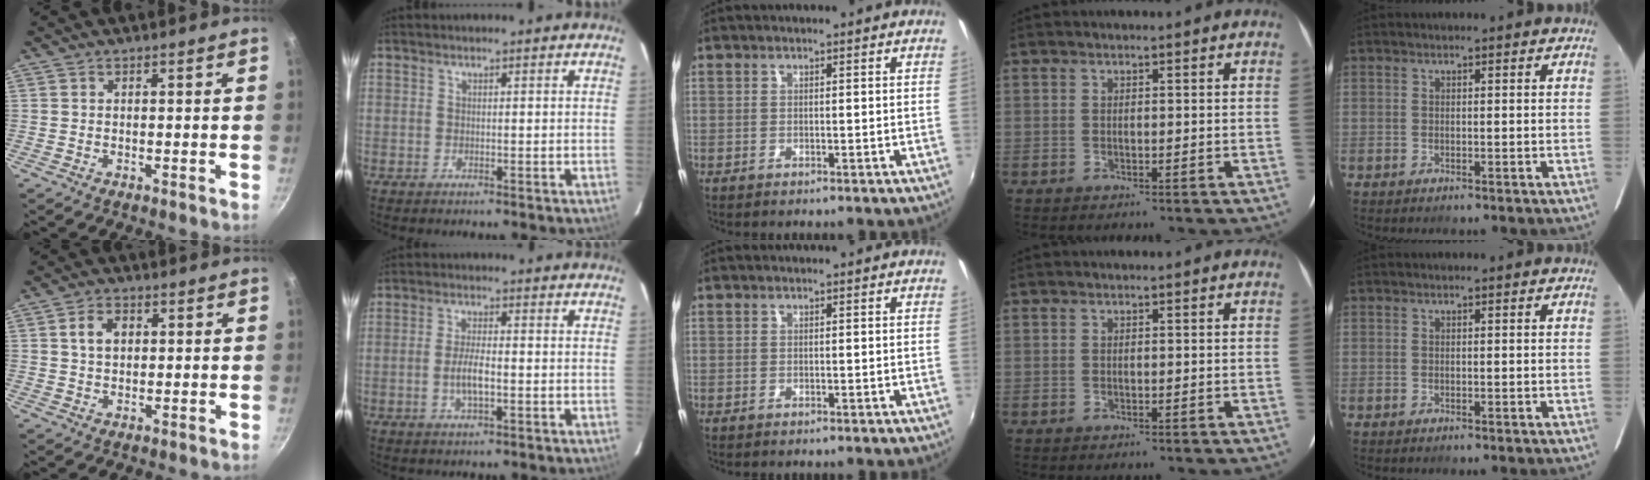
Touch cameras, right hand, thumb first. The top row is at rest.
{"thumb": {"total": 4.6, "force": [1.1, 3.2, 3.1], "torque": [-0.039, 0.004, 0.017]}, "index": {"total": 4.6, "force": [-1.2, 1.3, 4.3], "torque": [-0.085, -0.002, -0.022]}}